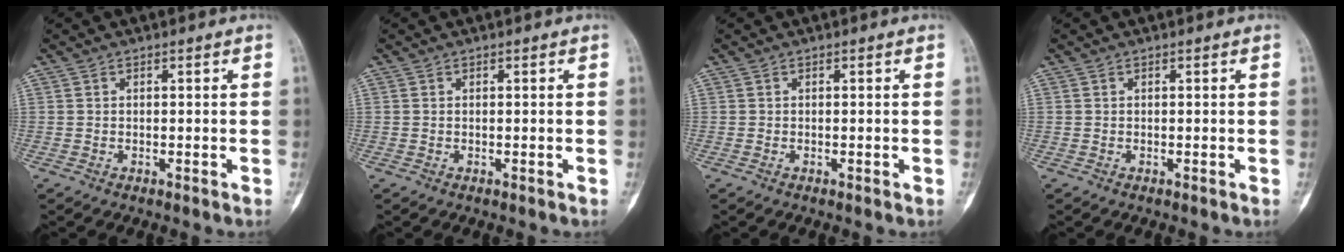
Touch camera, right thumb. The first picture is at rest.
{"total": 0.0}
{"total": 0.0}
{"total": 0.0}